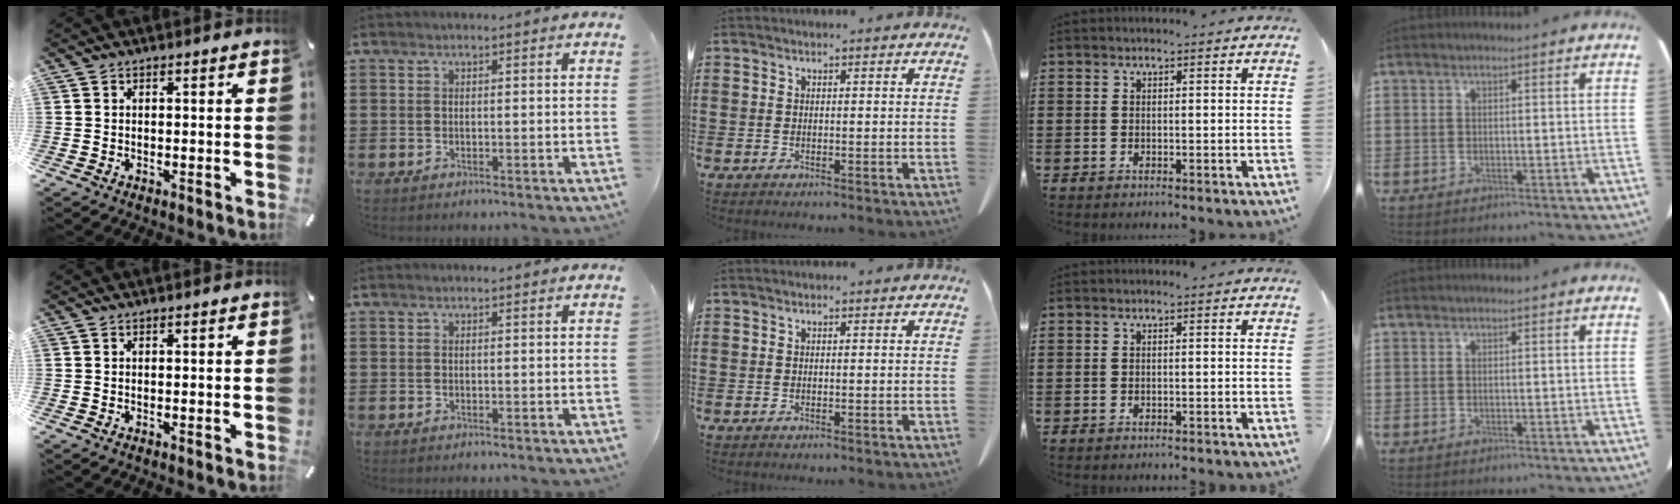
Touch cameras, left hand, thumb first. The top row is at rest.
{"ring": {"total": 0.6, "force": [-0.6, 0.0, 0.1], "torque": [-0.005, -0.002, -0.011]}}